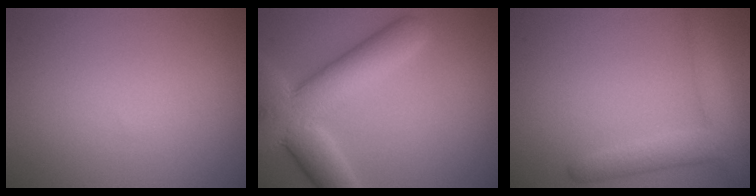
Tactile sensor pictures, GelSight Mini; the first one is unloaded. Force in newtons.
{"total": 9.0, "press": 9.0, "slide": 0.6}
{"total": 4.7, "press": 4.6, "slide": 0.5}